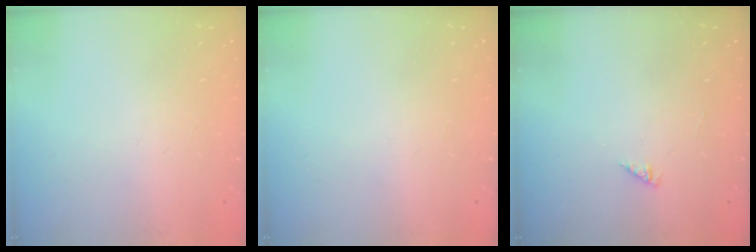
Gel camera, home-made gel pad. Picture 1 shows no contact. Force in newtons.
{"total": 0.0}
{"total": 0.0}